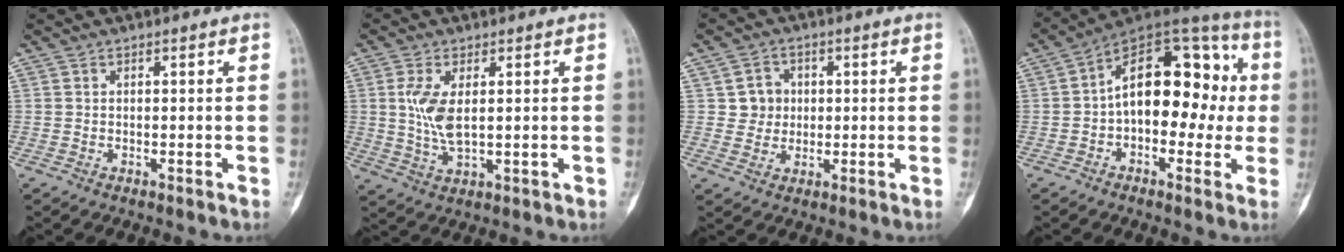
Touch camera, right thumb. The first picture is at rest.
{"total": 6.9, "force": [1.1, 3.0, 6.1], "torque": [-0.131, -0.009, 0.028]}
{"total": 4.8, "force": [0.8, 4.7, 1.0], "torque": [0.014, 0.006, 0.009]}
{"total": 18.3, "force": [0.0, 11.1, 14.6], "torque": [-0.167, 0.053, -0.015]}